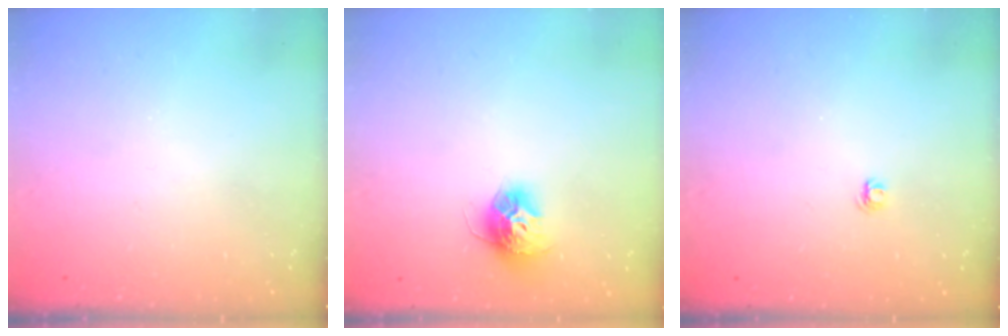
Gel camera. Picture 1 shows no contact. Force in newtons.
{"total": 11.2, "press": 11.2, "slide": 0.8}
{"total": 4.1, "press": 4.1, "slide": 0.5}